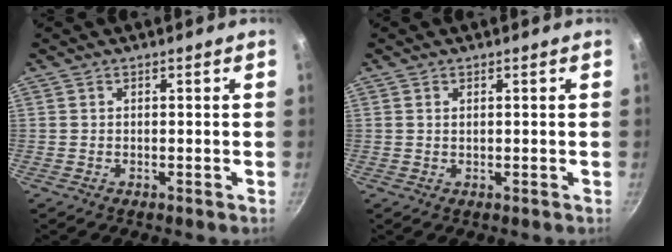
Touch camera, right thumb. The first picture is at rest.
{"total": 0.7, "force": [0.3, 0.4, 0.5], "torque": [-0.009, 0.001, 0.005]}